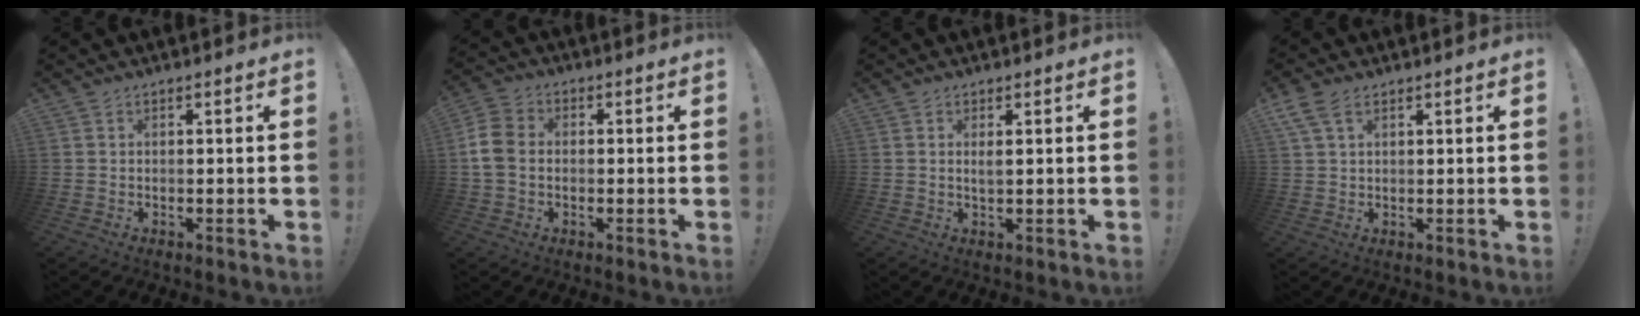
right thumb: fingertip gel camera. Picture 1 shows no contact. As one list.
[{"total": 8.3, "force": [-0.6, 6.3, 5.3], "torque": [-0.136, 0.008, -0.007]}, {"total": 1.6, "force": [0.8, 0.2, 1.4], "torque": [-0.022, -0.004, 0.011]}, {"total": 5.2, "force": [2.7, 2.6, 3.6], "torque": [-0.081, 0.004, 0.056]}]